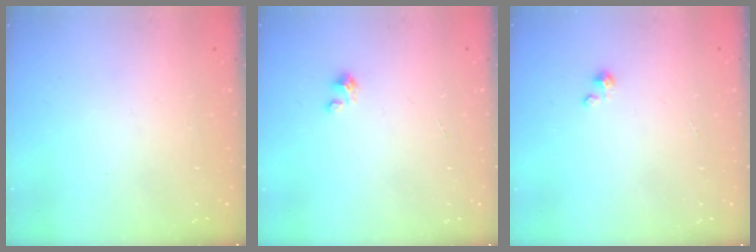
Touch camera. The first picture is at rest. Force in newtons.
{"total": 1.8, "press": 1.8, "slide": 0.2}
{"total": 1.7, "press": 1.7, "slide": 0.1}